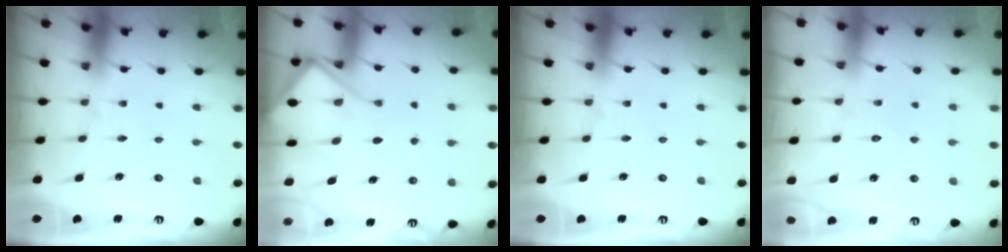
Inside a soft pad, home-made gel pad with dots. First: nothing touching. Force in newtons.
{"total": 12.5, "press": 12.4, "slide": 1.3}
{"total": 0.0}
{"total": 6.1, "press": 6.0, "slide": 0.7}